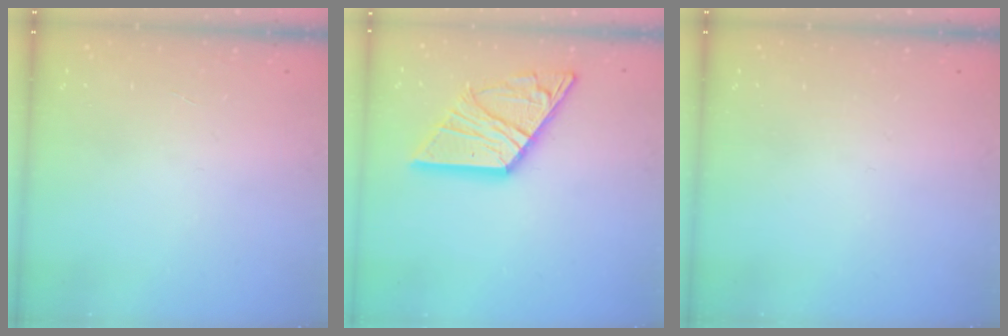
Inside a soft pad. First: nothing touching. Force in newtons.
{"total": 17.5, "press": 17.5, "slide": 1.5}
{"total": 0.0}